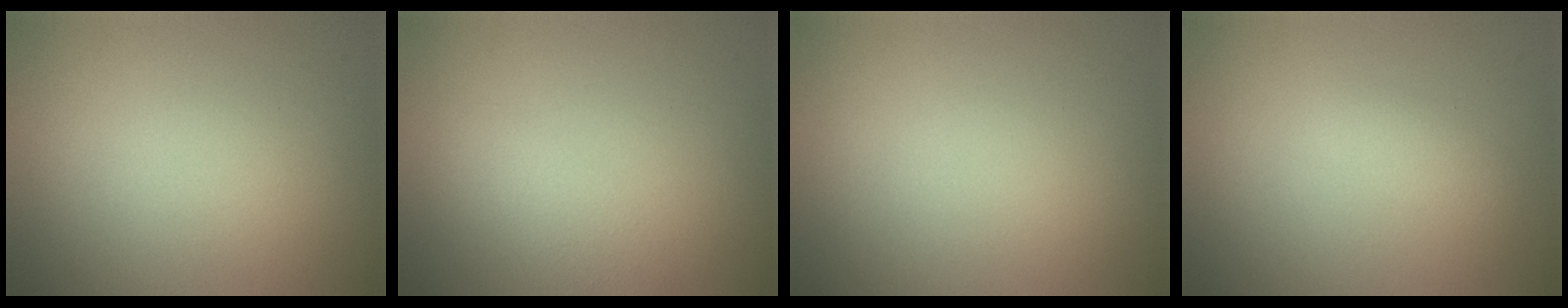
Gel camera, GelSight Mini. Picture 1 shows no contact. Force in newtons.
{"total": 2.4, "press": 2.4, "slide": 0.2}
{"total": 0.0}
{"total": 1.2, "press": 1.2, "slide": 0.1}